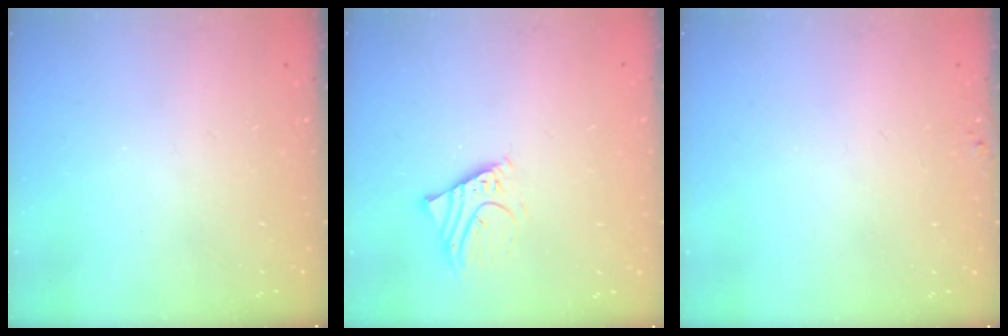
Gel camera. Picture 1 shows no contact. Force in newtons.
{"total": 4.6, "press": 4.5, "slide": 0.5}
{"total": 3.7, "press": 3.7, "slide": 0.4}